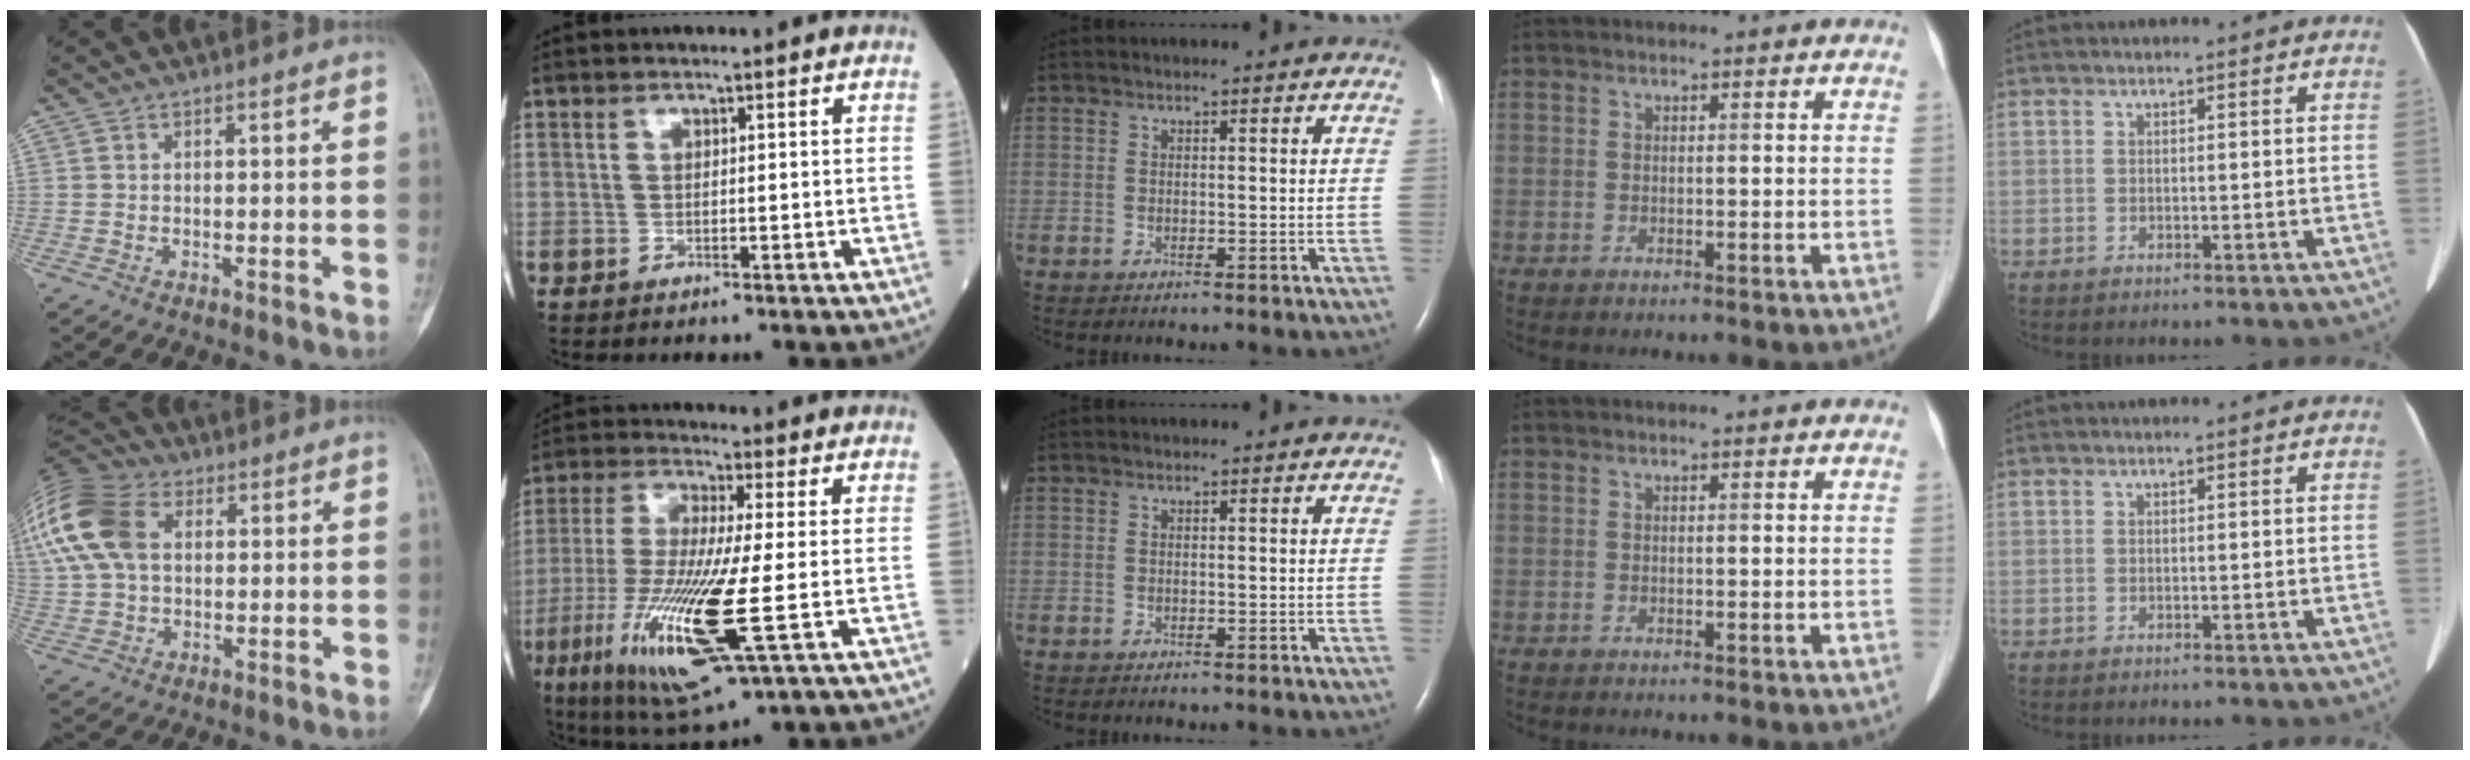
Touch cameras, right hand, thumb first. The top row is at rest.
{"thumb": {"total": 21.2, "force": [6.1, 14.4, 14.2], "torque": [-0.334, 0.042, 0.110]}, "index": {"total": 16.8, "force": [-4.5, 1.5, 16.2], "torque": [-0.344, -0.036, -0.076]}}